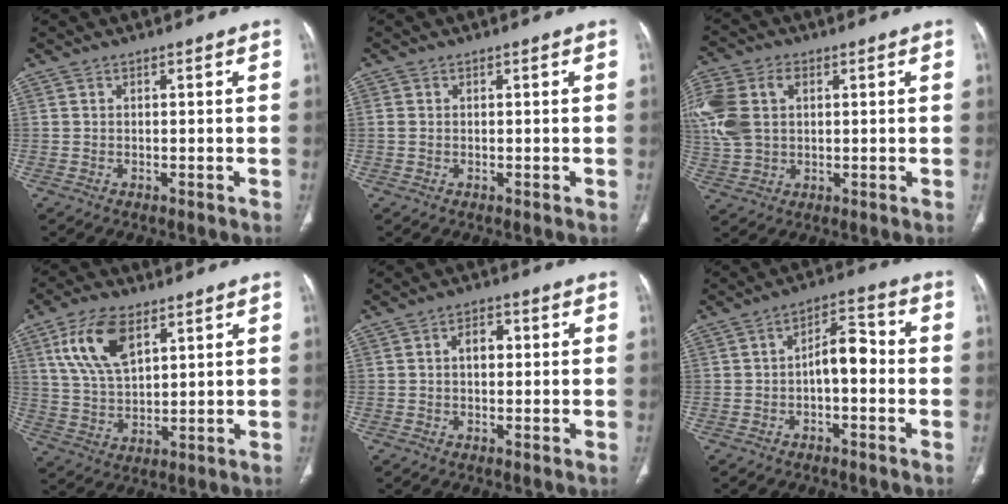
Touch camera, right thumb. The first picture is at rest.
{"total": 0.8, "force": [0.1, 0.7, 0.5], "torque": [-0.013, 0.002, 0.004]}
{"total": 15.0, "force": [3.1, 10.7, 10.0], "torque": [-0.252, 0.015, 0.063]}
{"total": 12.1, "force": [5.7, 6.1, 8.8], "torque": [-0.163, -0.015, 0.115]}
{"total": 3.9, "force": [0.5, 2.5, 3.0], "torque": [-0.041, 0.013, 0.005]}
{"total": 7.2, "force": [-1.1, 3.6, 6.1], "torque": [-0.081, 0.036, -0.025]}